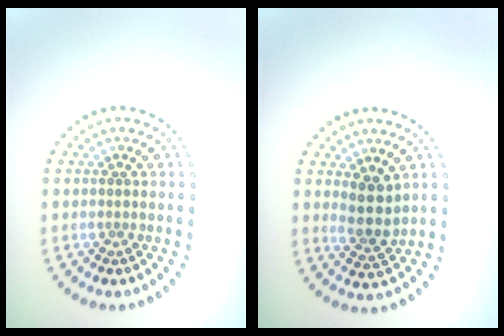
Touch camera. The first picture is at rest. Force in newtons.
{"total": 2.9, "press": 2.5, "slide": 1.4}